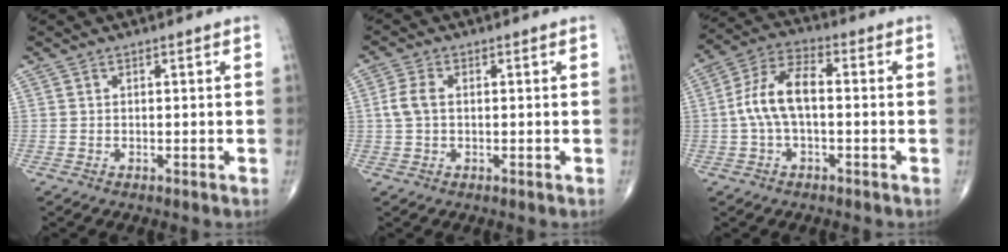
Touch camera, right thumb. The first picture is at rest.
{"total": 3.8, "force": [0.3, 2.3, 3.0], "torque": [-0.074, 0.009, 0.001]}
{"total": 9.7, "force": [-0.4, 4.8, 8.5], "torque": [-0.174, 0.034, -0.013]}